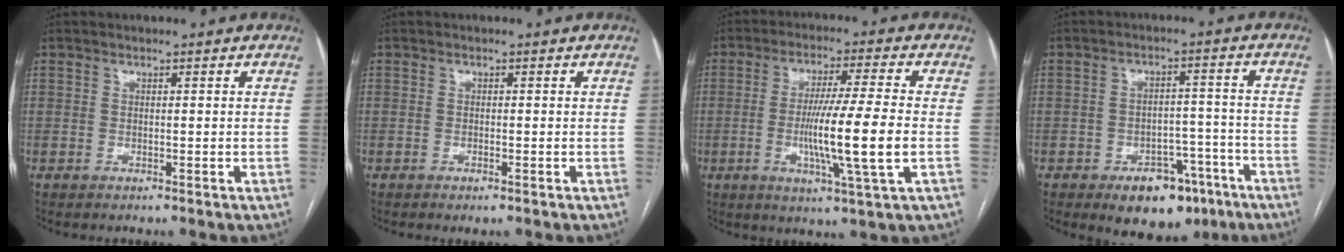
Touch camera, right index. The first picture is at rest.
{"total": 0.7, "force": [-0.4, 0.0, 0.5], "torque": [-0.010, -0.001, -0.004]}
{"total": 12.1, "force": [-1.9, -0.9, 11.9], "torque": [-0.219, -0.016, -0.038]}
{"total": 9.7, "force": [-6.1, 5.6, 5.1], "torque": [-0.053, 0.020, -0.079]}